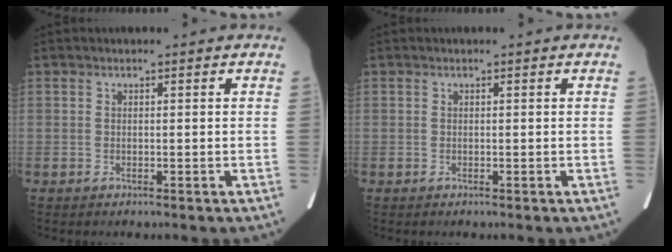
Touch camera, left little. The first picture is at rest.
{"total": 0.0}